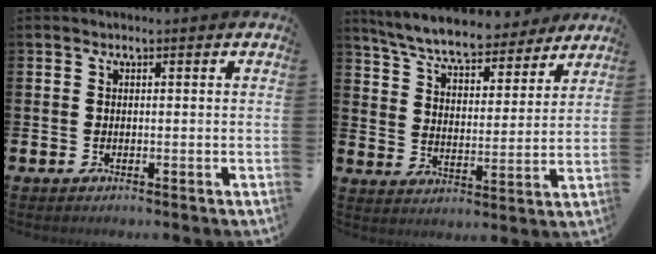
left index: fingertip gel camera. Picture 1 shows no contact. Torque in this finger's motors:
{"motor_torque": [1.07, -1.07, 0.60, 0.21]}